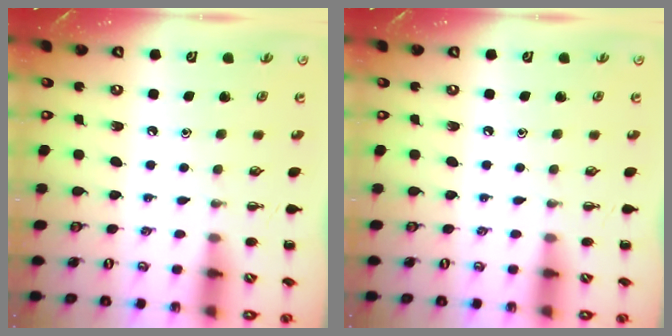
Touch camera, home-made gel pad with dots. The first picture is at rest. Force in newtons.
{"total": 0.0}